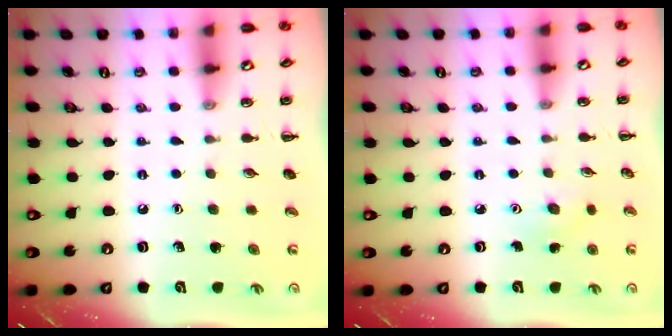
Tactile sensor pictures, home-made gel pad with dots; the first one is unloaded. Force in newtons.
{"total": 3.1, "press": 3.0, "slide": 0.8}